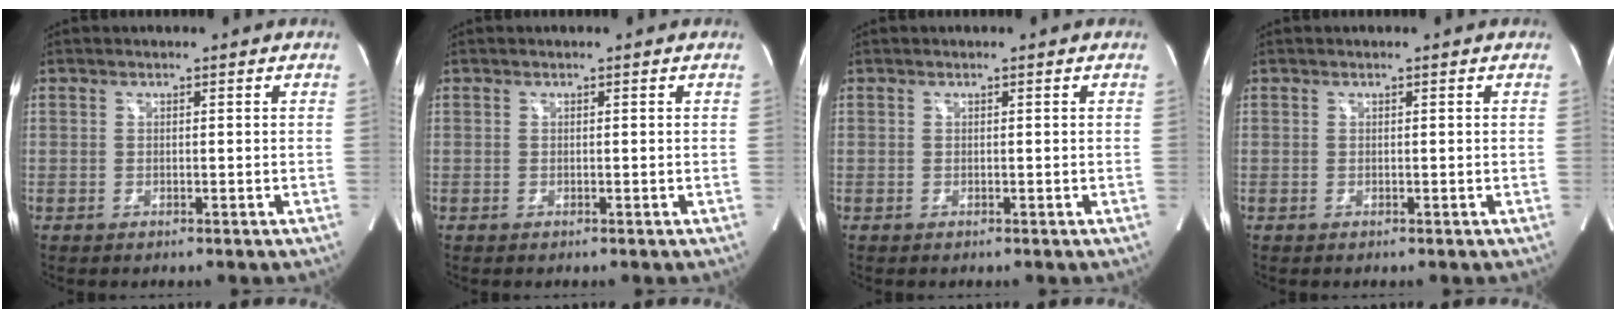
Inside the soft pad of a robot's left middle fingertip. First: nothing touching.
{"total": 0.0}
{"total": 0.0}
{"total": 0.0}